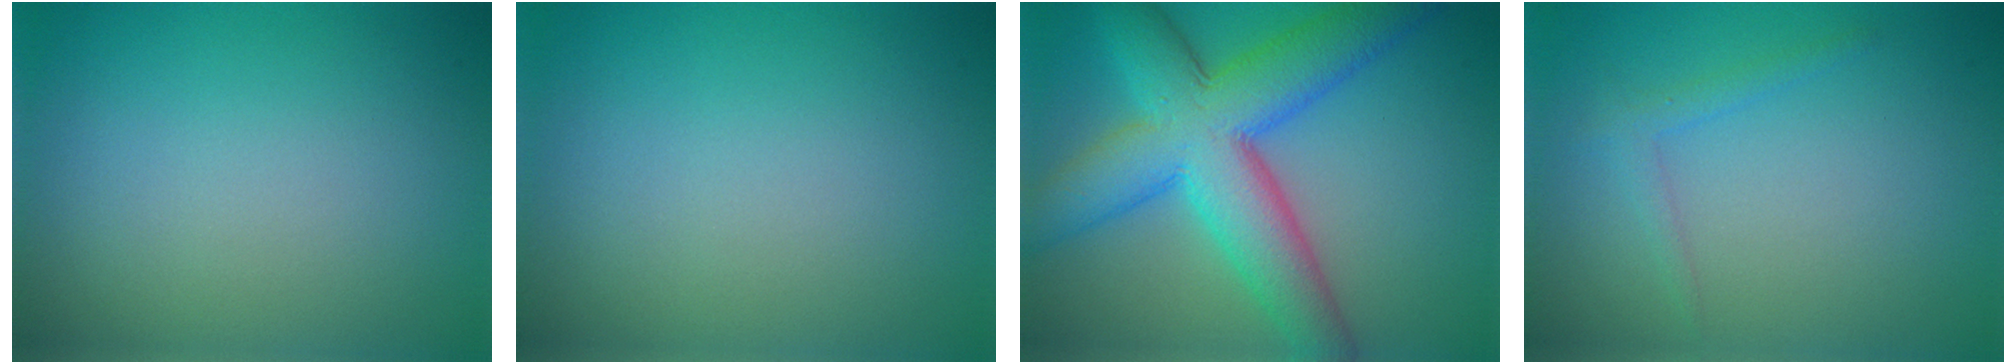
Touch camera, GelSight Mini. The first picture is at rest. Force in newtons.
{"total": 0.0}
{"total": 10.3, "press": 10.3, "slide": 0.4}
{"total": 1.3, "press": 1.2, "slide": 0.1}